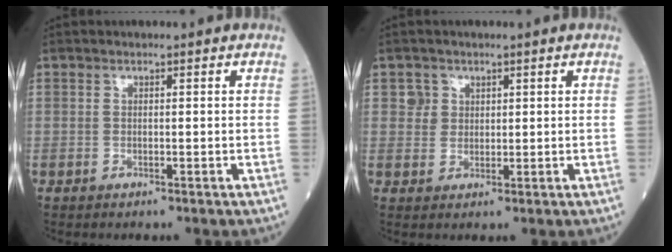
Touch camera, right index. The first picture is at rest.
{"total": 2.4, "force": [1.1, 2.1, 0.1], "torque": [0.007, 0.002, 0.014]}